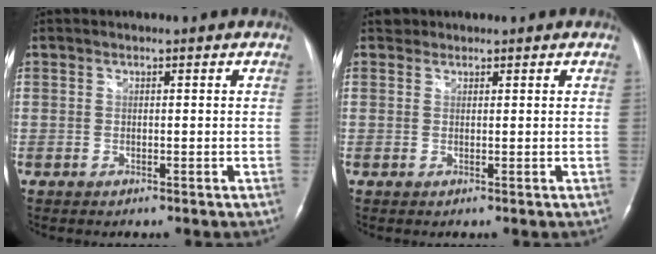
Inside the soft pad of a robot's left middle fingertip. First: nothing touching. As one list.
[{"total": 1.1, "force": [0.7, 0.7, -0.3], "torque": [0.007, 0.003, 0.006]}]